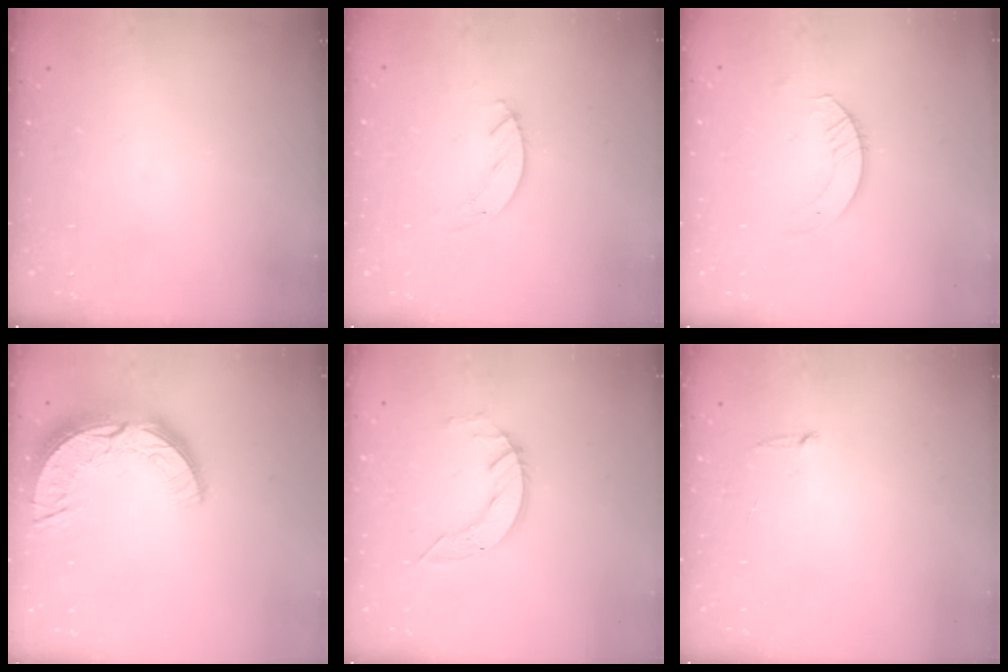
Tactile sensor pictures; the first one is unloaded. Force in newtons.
{"total": 2.7, "press": 2.7, "slide": 0.2}
{"total": 3.8, "press": 3.8, "slide": 0.4}
{"total": 15.2, "press": 15.2, "slide": 1.0}
{"total": 6.8, "press": 6.8, "slide": 0.3}
{"total": 2.5, "press": 2.5, "slide": 0.2}